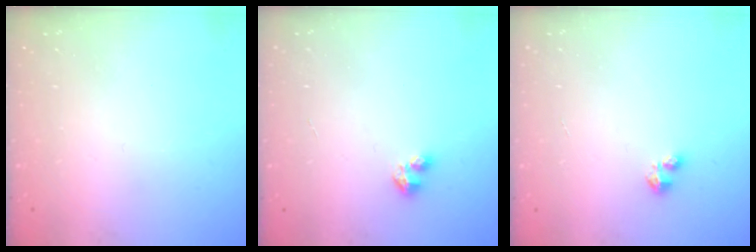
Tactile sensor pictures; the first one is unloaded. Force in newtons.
{"total": 3.4, "press": 3.4, "slide": 0.4}
{"total": 1.6, "press": 1.6, "slide": 0.3}